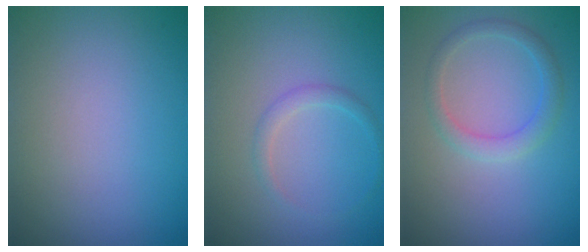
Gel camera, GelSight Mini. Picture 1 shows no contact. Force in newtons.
{"total": 1.2, "press": 1.2, "slide": 0.2}
{"total": 2.1, "press": 2.1, "slide": 0.2}